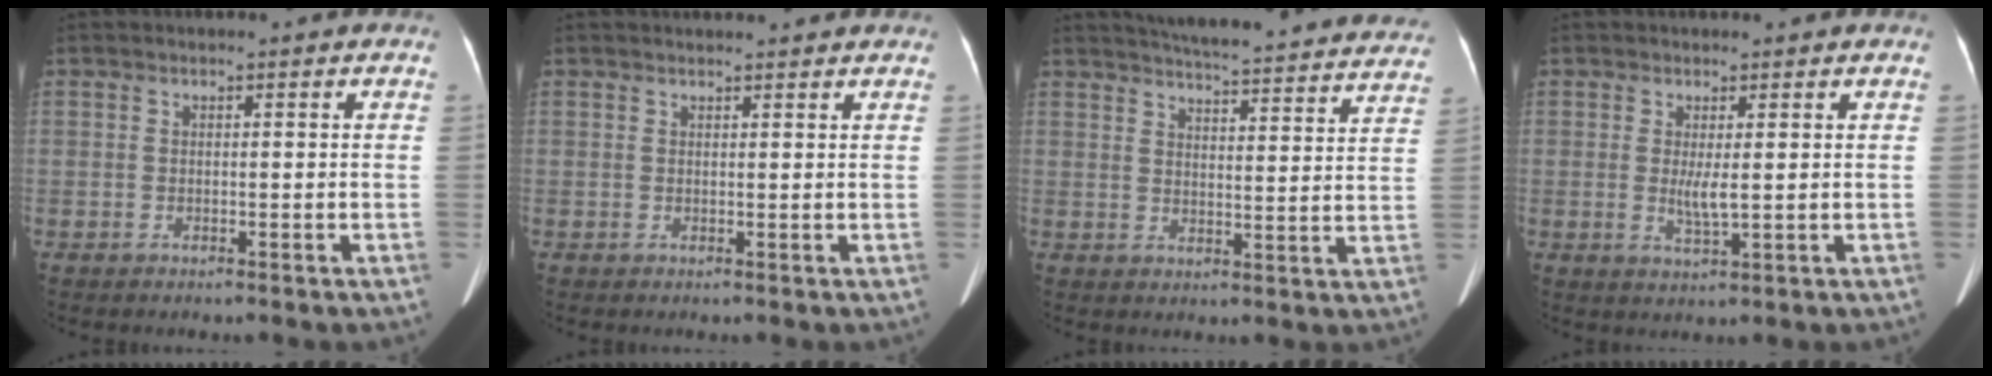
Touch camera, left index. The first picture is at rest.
{"total": 4.7, "force": [4.5, 0.6, 1.2], "torque": [-0.015, 0.025, 0.051]}
{"total": 27.3, "force": [25.5, 3.2, 9.3], "torque": [-0.139, -0.048, 0.303]}
{"total": 2.6, "force": [0.4, 0.3, 2.6], "torque": [-0.053, -0.008, 0.012]}